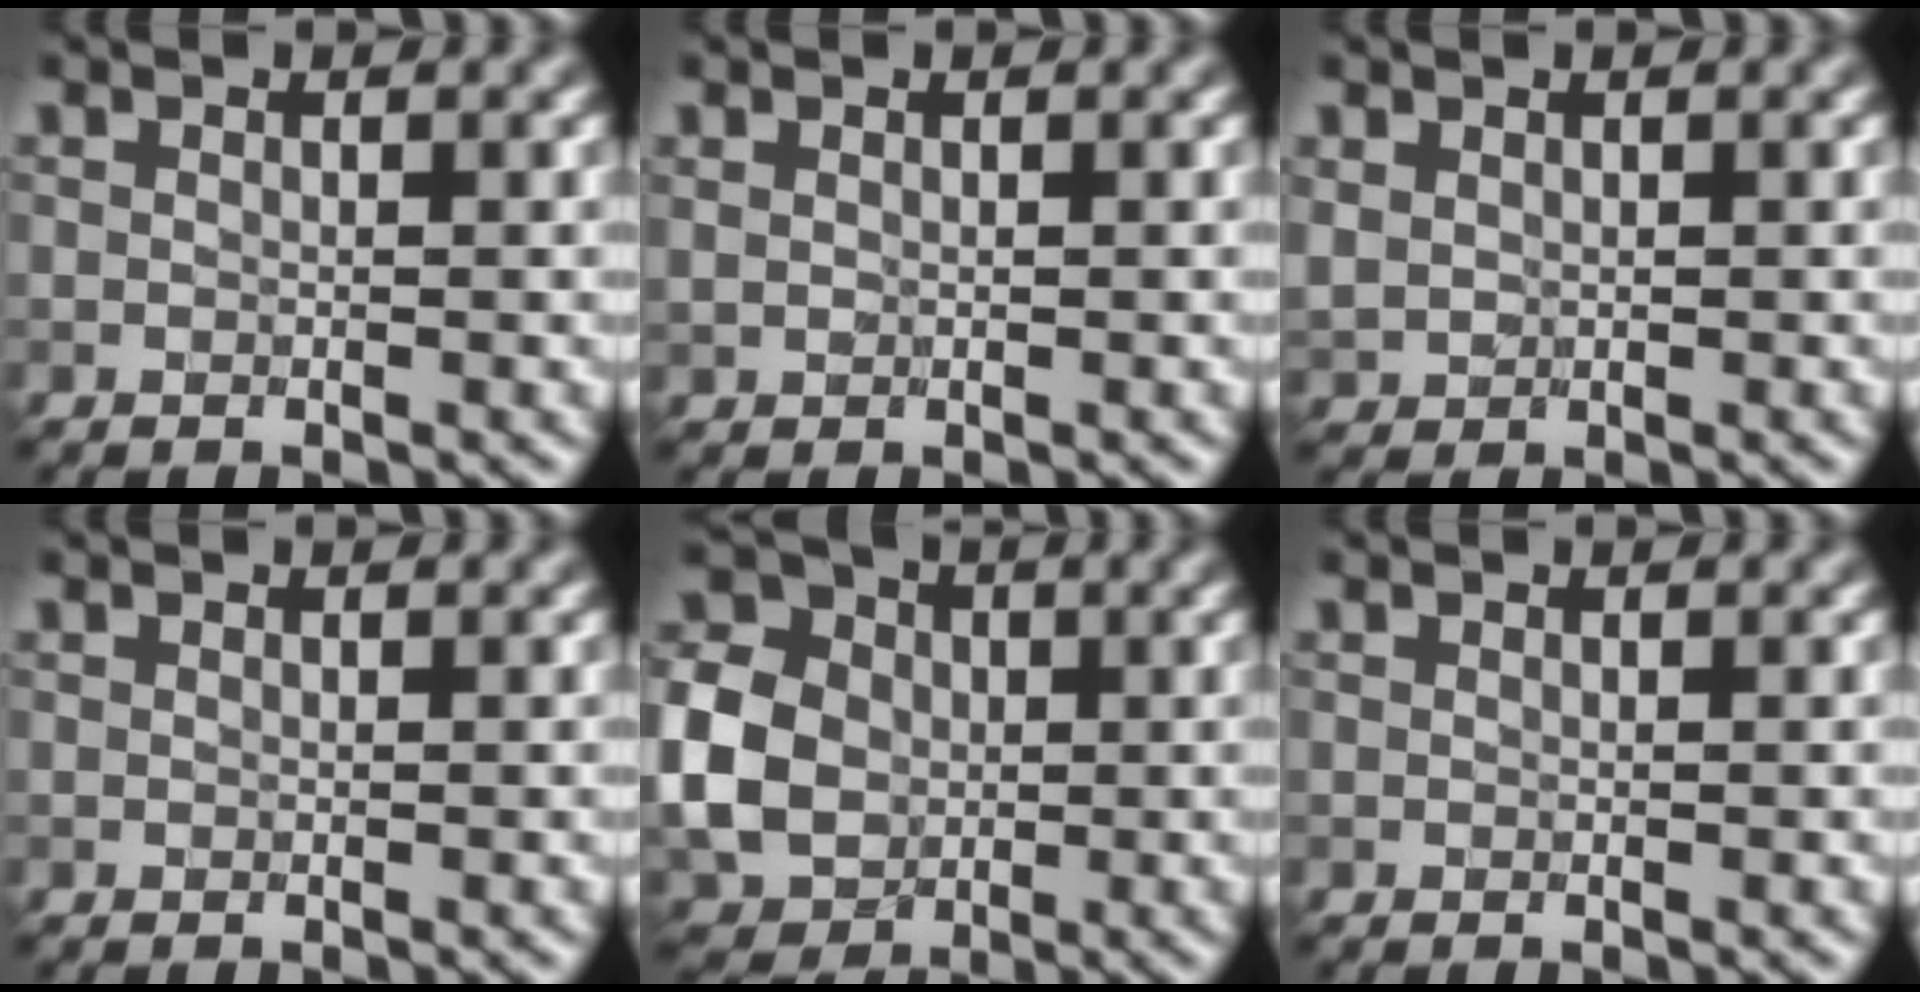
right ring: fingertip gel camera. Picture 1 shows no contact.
{"total": 0.6, "force": [0.2, 0.5, 0.4], "torque": [-0.010, -0.001, 0.008]}
{"total": 1.3, "force": [0.6, 1.0, 0.5], "torque": [-0.013, -0.002, 0.016]}
{"total": 0.0}
{"total": 7.6, "force": [-0.6, 6.3, 4.1], "torque": [-0.100, 0.009, -0.020]}
{"total": 0.0}